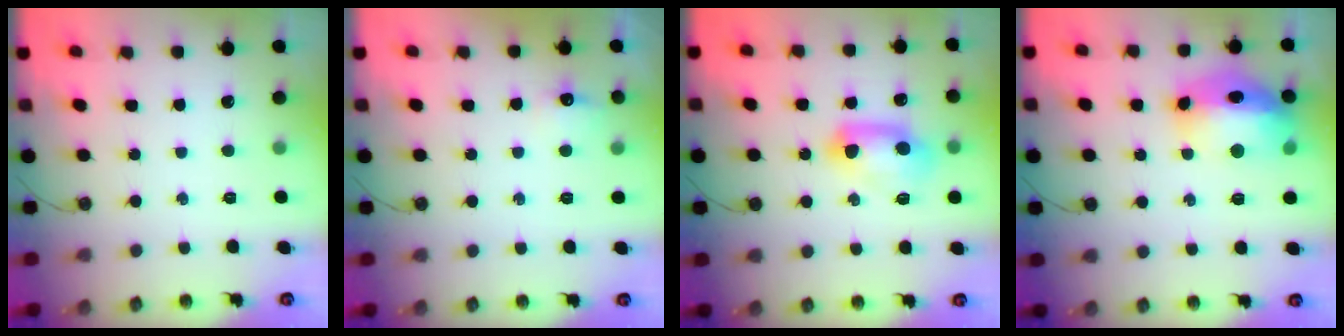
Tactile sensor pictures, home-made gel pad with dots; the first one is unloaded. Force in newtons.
{"total": 5.1, "press": 5.0, "slide": 0.7}
{"total": 10.8, "press": 10.7, "slide": 1.3}
{"total": 16.4, "press": 16.3, "slide": 1.7}